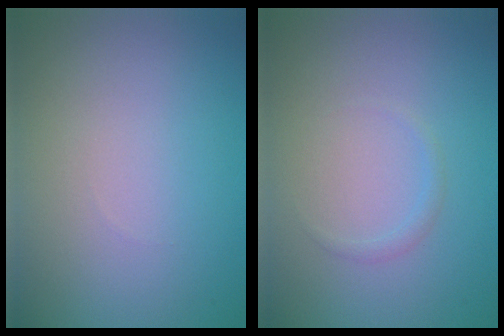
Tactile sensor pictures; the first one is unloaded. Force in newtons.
{"total": 0.7, "press": 0.7, "slide": 0.0}